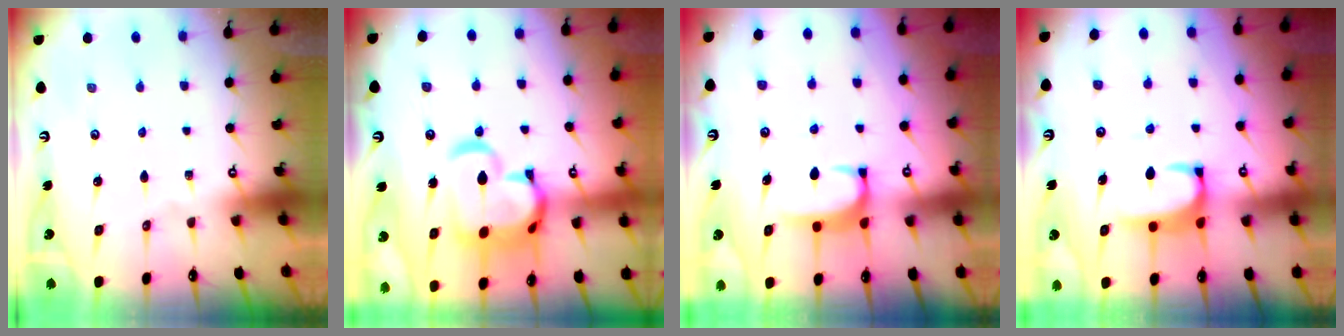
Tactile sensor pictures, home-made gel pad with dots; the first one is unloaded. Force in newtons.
{"total": 12.6, "press": 12.5, "slide": 1.7}
{"total": 1.8, "press": 1.8, "slide": 0.5}
{"total": 1.9, "press": 1.9, "slide": 0.3}